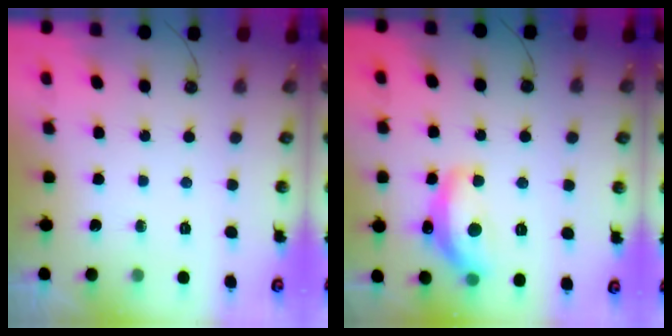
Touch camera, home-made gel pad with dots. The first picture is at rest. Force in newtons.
{"total": 8.2, "press": 8.1, "slide": 0.5}